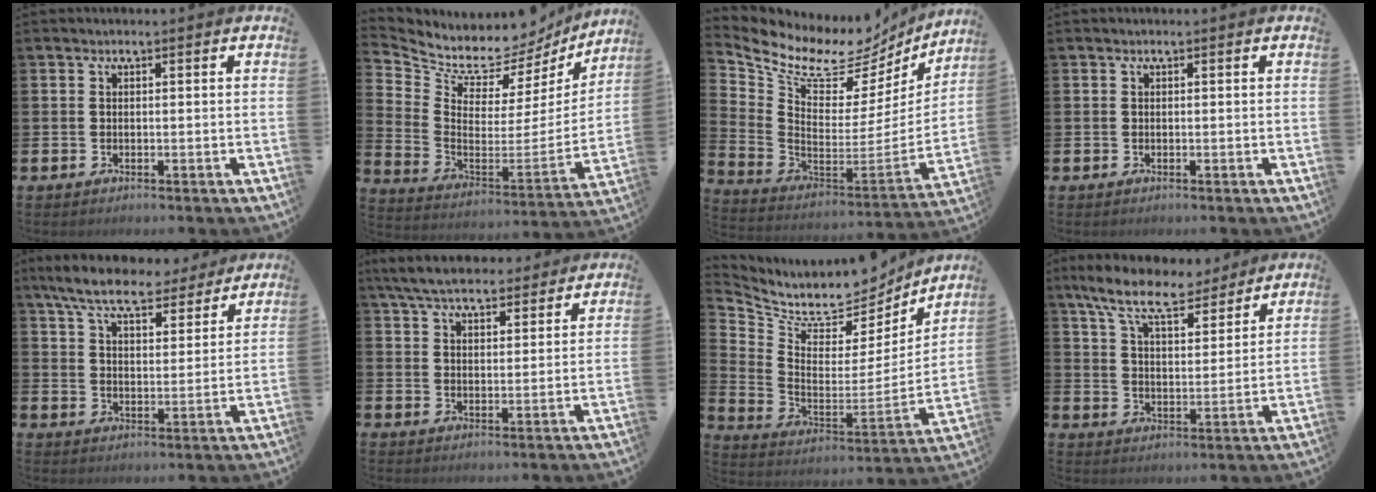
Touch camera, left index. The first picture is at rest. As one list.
[{"total": 8.4, "force": [7.7, 3.1, 1.1], "torque": [-0.056, -0.079, 0.127]}, {"total": 8.3, "force": [6.9, 4.0, 2.6], "torque": [-0.089, -0.066, 0.114]}, {"total": 0.0}, {"total": 8.3, "force": [7.5, 1.7, 3.0], "torque": [-0.088, -0.038, 0.133]}, {"total": 6.6, "force": [6.2, 1.5, 1.6], "torque": [-0.052, -0.021, 0.112]}, {"total": 8.7, "force": [7.9, 3.1, 1.9], "torque": [-0.076, -0.068, 0.134]}, {"total": 10.2, "force": [8.8, 2.9, 4.2], "torque": [-0.115, -0.038, 0.157]}]